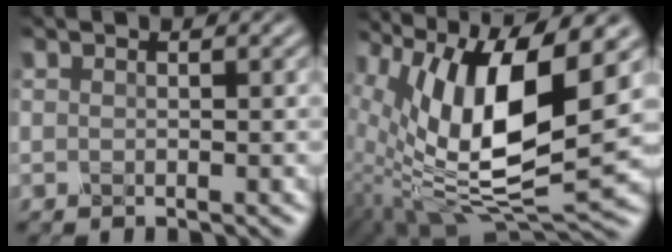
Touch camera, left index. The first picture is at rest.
{"total": 12.6, "force": [2.3, 4.8, 11.5], "torque": [-0.213, -0.007, 0.053]}